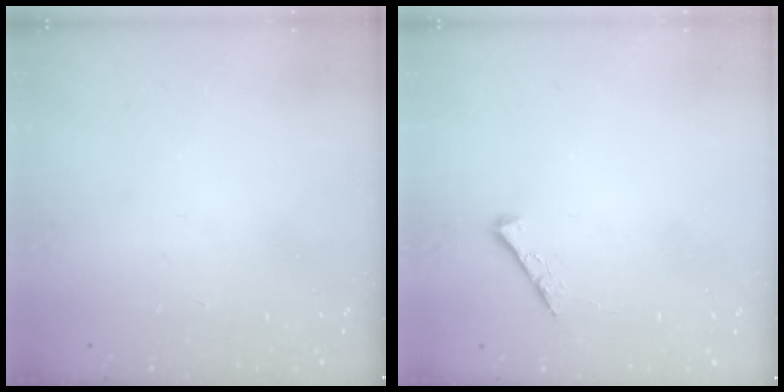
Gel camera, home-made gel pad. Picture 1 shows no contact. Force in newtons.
{"total": 3.9, "press": 3.9, "slide": 0.5}